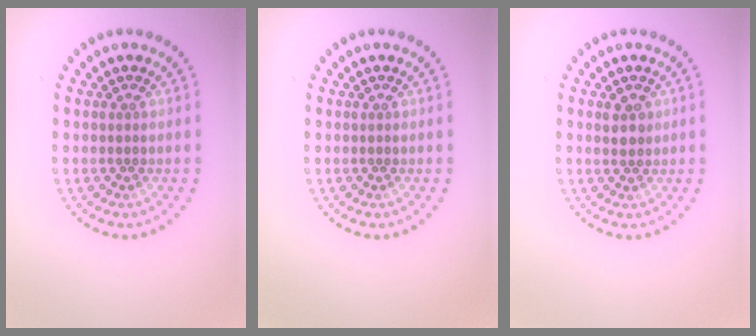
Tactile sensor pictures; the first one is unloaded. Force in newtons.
{"total": 0.0}
{"total": 1.6, "press": 1.5, "slide": 0.6}